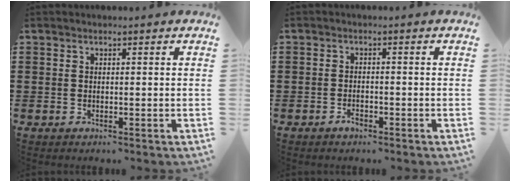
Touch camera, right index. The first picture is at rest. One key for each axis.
{"total": 1.4, "fx": -1.1, "fy": 0.5, "fz": 0.8, "tx": -0.019, "ty": -0.006, "tz": -0.020}